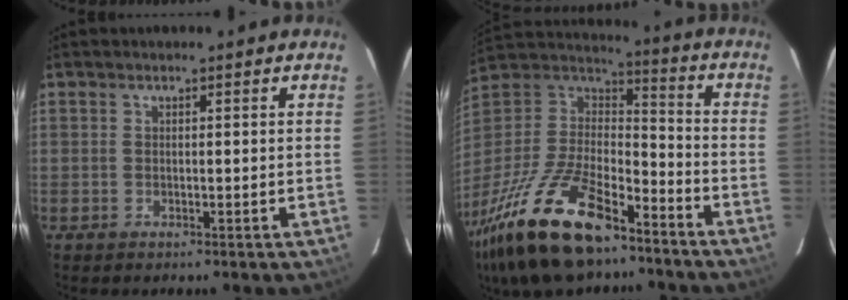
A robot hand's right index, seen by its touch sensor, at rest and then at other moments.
{"total": 28.1, "force": [-18.8, 11.2, 17.6], "torque": [-0.371, -0.033, -0.321]}